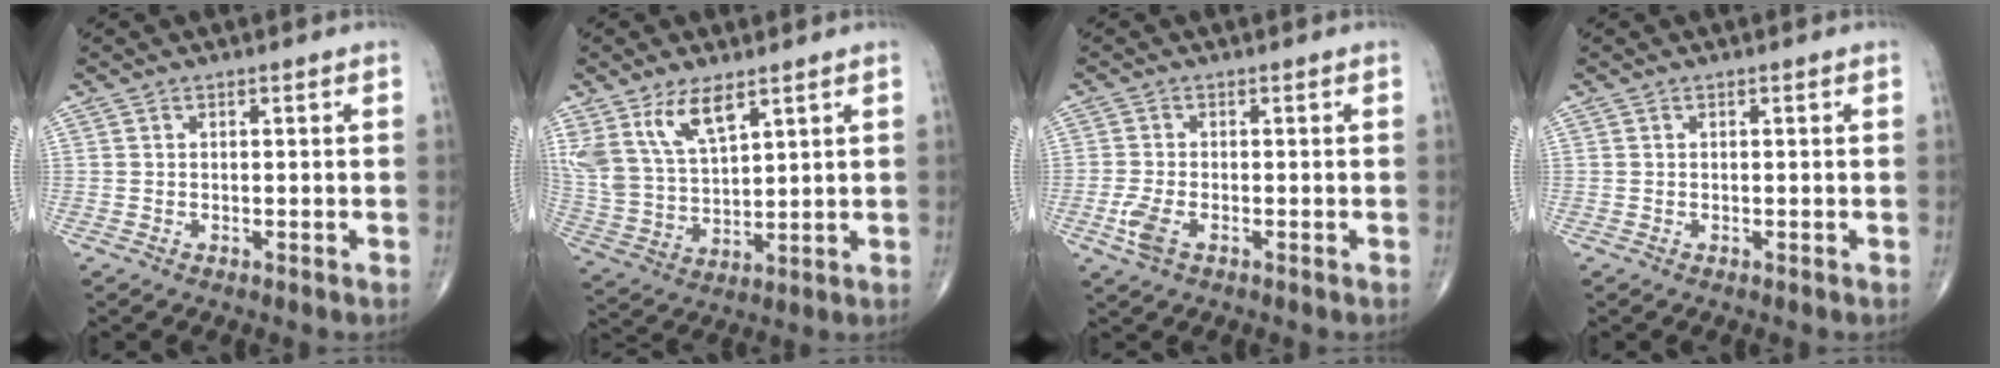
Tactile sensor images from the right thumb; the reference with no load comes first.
{"total": 11.7, "force": [7.0, 5.1, 7.9], "torque": [-0.149, -0.024, 0.151]}
{"total": 3.7, "force": [-1.4, 1.8, 2.9], "torque": [-0.073, 0.000, -0.028]}
{"total": 0.0}